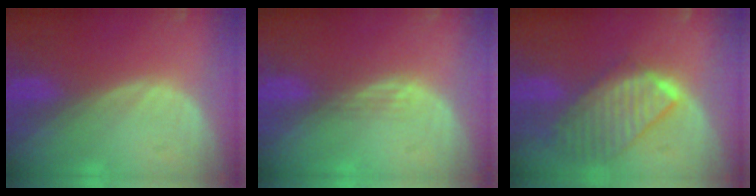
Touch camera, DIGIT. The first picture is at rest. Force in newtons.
{"total": 1.8, "press": 1.3, "slide": 1.2}
{"total": 9.7, "press": 8.4, "slide": 4.9}